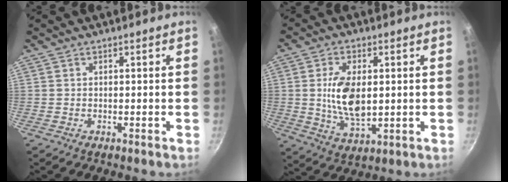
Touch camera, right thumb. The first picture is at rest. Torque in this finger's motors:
{"motor_torque": [2.46, 1.74, 1.81, -0.91, 0.15]}